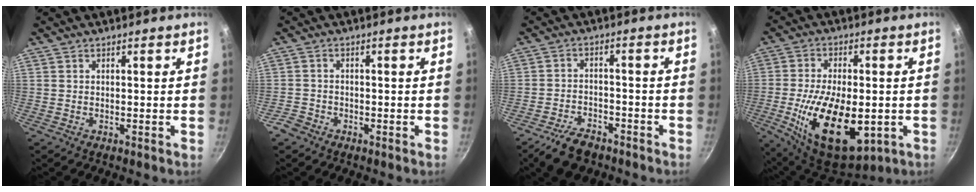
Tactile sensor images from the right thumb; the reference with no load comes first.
{"total": 2.7, "force": [-1.9, 1.8, 0.7], "torque": [-0.015, 0.019, -0.037]}
{"total": 7.7, "force": [-5.6, 3.8, 3.7], "torque": [-0.067, 0.040, -0.096]}
{"total": 21.1, "force": [-4.5, 11.2, 17.4], "torque": [-0.290, -0.001, -0.063]}